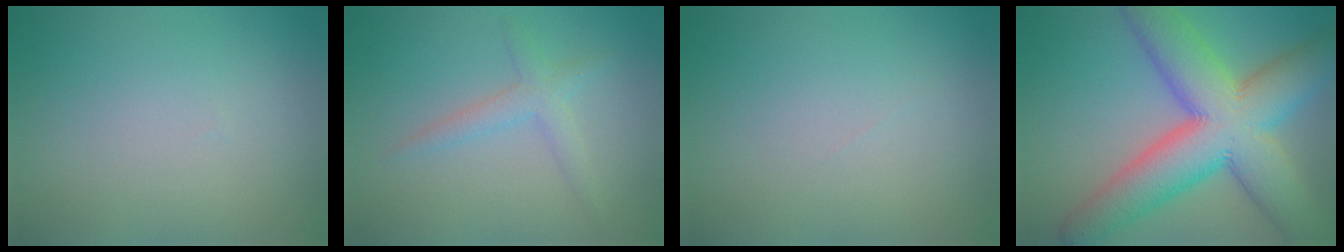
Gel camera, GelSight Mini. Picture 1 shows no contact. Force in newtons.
{"total": 2.2, "press": 2.2, "slide": 0.2}
{"total": 0.0}
{"total": 13.3, "press": 13.2, "slide": 0.6}